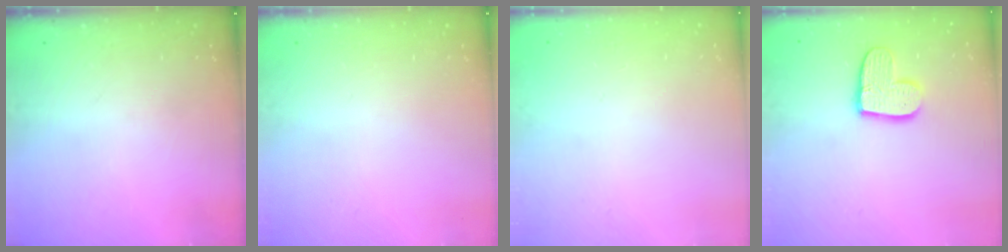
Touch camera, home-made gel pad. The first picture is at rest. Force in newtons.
{"total": 0.0}
{"total": 0.0}
{"total": 11.5, "press": 11.4, "slide": 0.9}